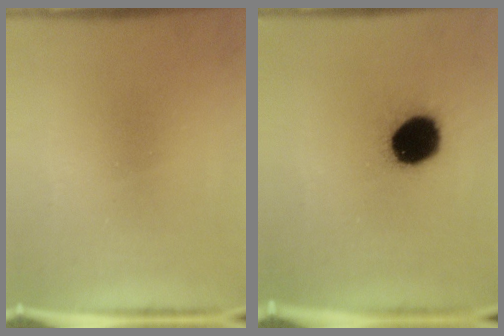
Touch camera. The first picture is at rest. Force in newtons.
{"total": 16.0}